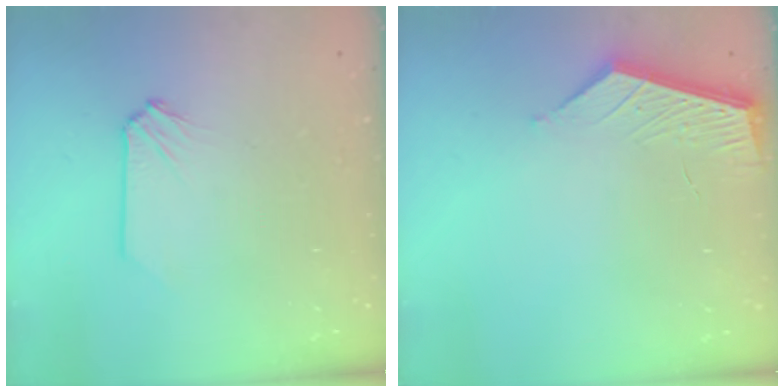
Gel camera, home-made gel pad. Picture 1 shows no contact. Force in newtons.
{"total": 5.0, "press": 5.0, "slide": 0.3}